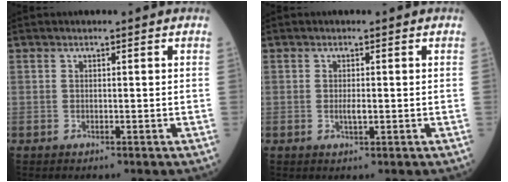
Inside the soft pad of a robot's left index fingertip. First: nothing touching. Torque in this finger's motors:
{"motor_torque": [0.31, 0.20, 0.05, 0.01]}